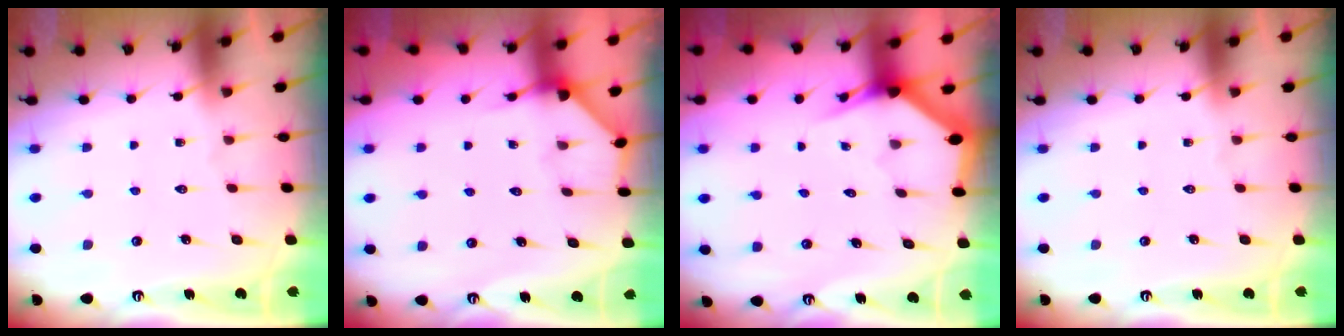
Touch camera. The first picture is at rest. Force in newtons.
{"total": 3.6, "press": 3.5, "slide": 0.6}
{"total": 2.9, "press": 2.9, "slide": 0.1}
{"total": 0.0}